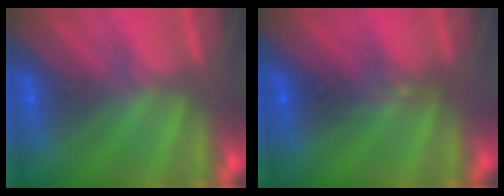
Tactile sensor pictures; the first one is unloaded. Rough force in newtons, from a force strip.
{"total": 2.3}